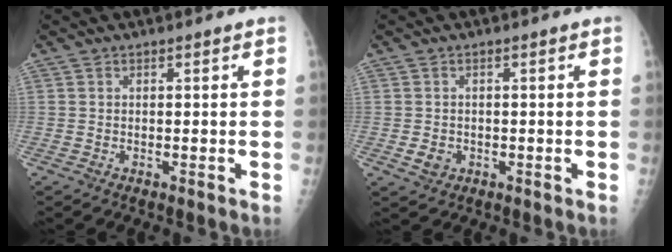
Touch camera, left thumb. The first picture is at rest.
{"total": 2.5, "force": [-0.5, 2.1, 1.2], "torque": [-0.014, 0.001, -0.003]}